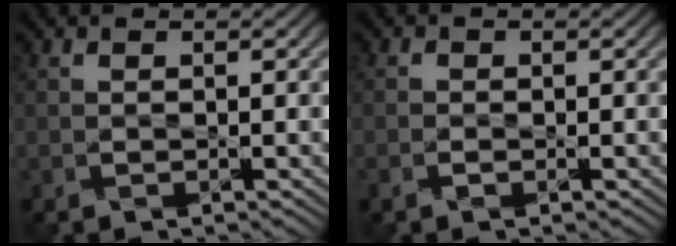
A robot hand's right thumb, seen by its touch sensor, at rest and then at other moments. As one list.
[{"total": 1.3, "force": [-0.7, 0.7, 0.9], "torque": [-0.021, 0.000, -0.014]}]